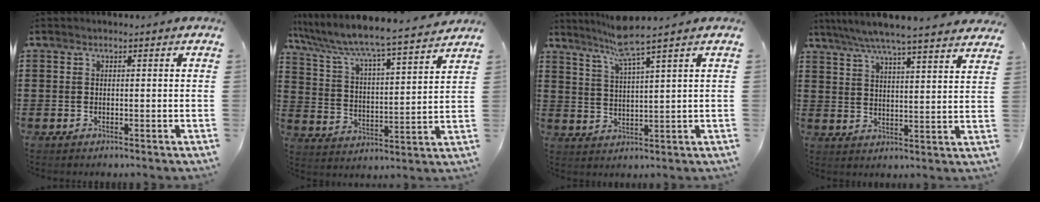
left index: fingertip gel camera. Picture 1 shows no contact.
{"total": 5.2, "force": [4.9, -0.2, 1.8], "torque": [-0.063, -0.044, 0.071]}
{"total": 6.2, "force": [4.9, -0.9, 3.8], "torque": [-0.089, -0.016, 0.083]}
{"total": 5.9, "force": [5.2, -0.4, 2.7], "torque": [-0.071, -0.027, 0.089]}